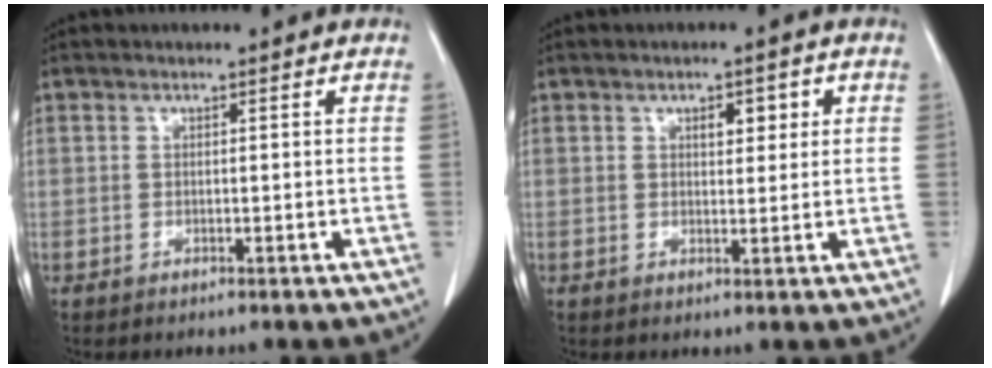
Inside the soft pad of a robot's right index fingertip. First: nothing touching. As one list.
[{"total": 3.2, "force": [1.2, 1.4, 2.6], "torque": [-0.035, 0.003, 0.017]}]